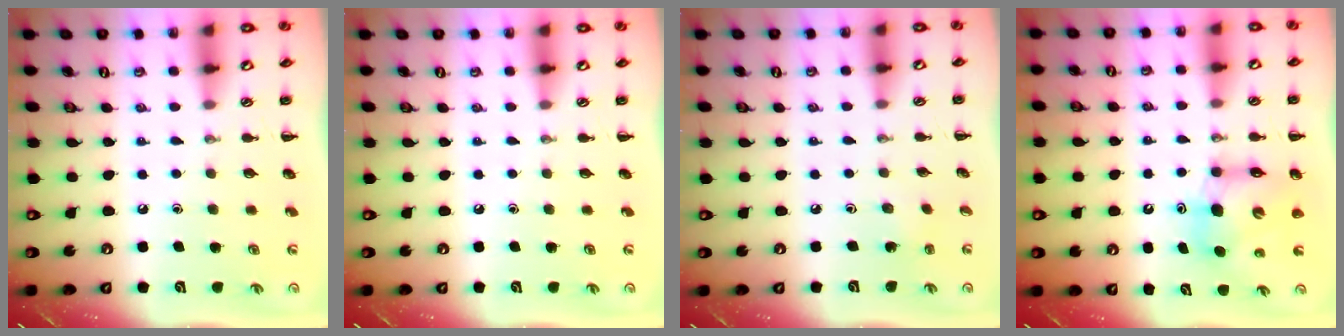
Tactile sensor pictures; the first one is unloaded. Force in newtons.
{"total": 0.0}
{"total": 1.1, "press": 1.0, "slide": 0.5}
{"total": 7.7, "press": 7.5, "slide": 1.3}